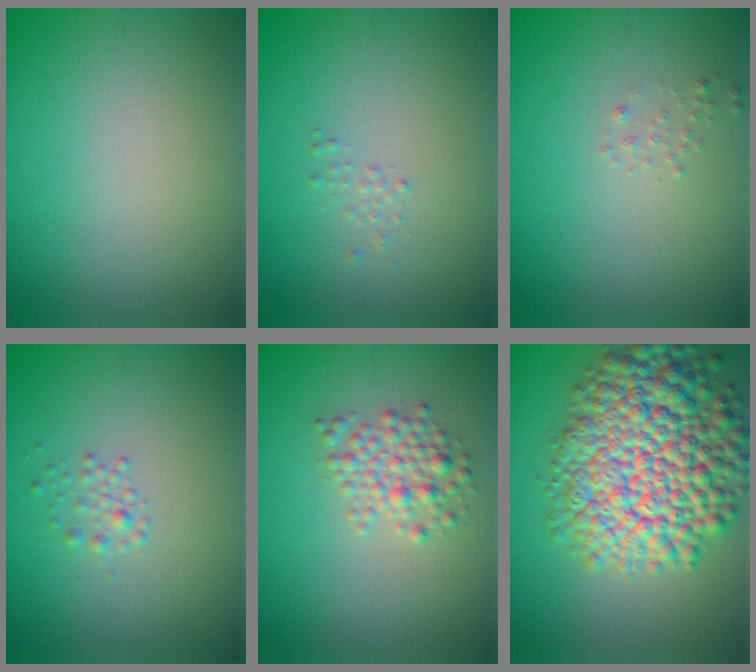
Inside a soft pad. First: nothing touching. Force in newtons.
{"total": 0.6, "press": 0.6, "slide": 0.1}
{"total": 0.6, "press": 0.6, "slide": 0.0}
{"total": 1.1, "press": 1.1, "slide": 0.1}
{"total": 2.6, "press": 2.6, "slide": 0.2}
{"total": 12.4, "press": 12.4, "slide": 0.5}